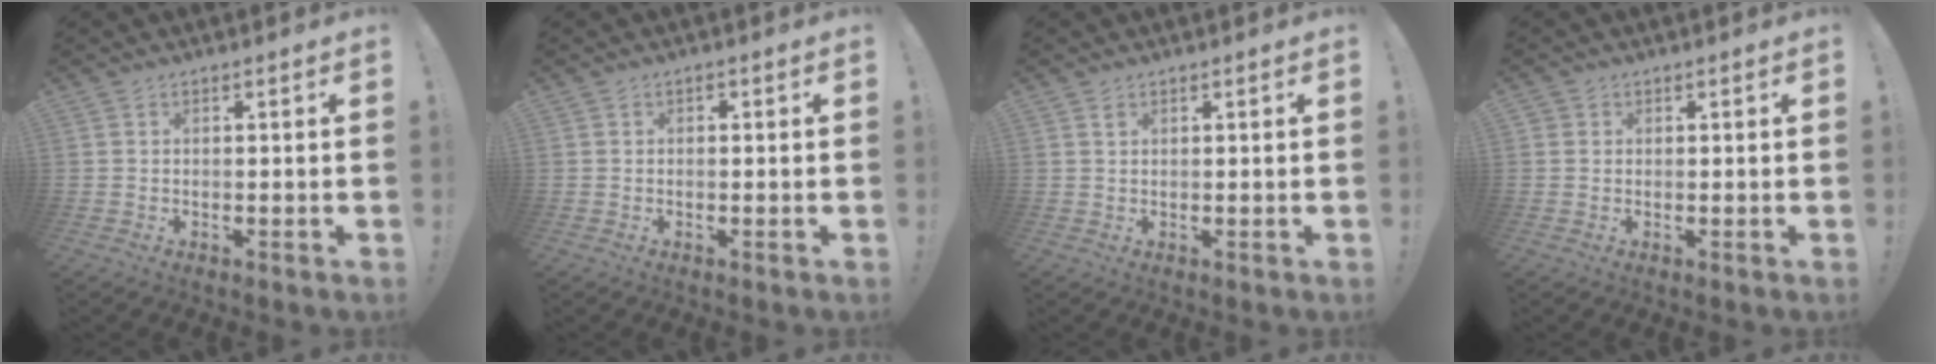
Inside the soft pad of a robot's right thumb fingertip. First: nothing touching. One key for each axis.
{"total": 0.7, "fx": -0.4, "fy": 0.5, "fz": 0.2, "tx": -0.003, "ty": 0.002, "tz": -0.010}
{"total": 0.7, "fx": 0.4, "fy": 0.3, "fz": 0.5, "tx": -0.002, "ty": -0.004, "tz": 0.007}
{"total": 1.1, "fx": 0.4, "fy": 1.0, "fz": 0.2, "tx": 0.004, "ty": -0.002, "tz": 0.005}